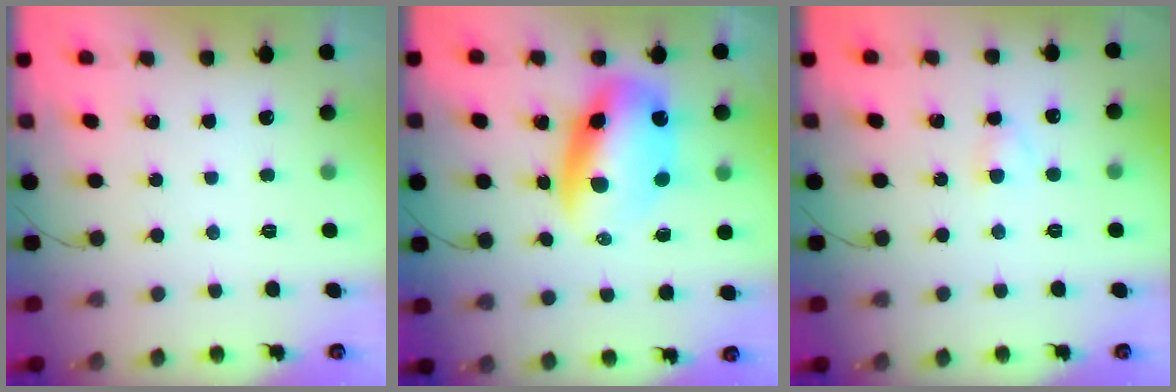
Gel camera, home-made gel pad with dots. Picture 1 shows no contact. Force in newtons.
{"total": 13.7, "press": 13.2, "slide": 3.5}
{"total": 2.3, "press": 2.1, "slide": 1.0}